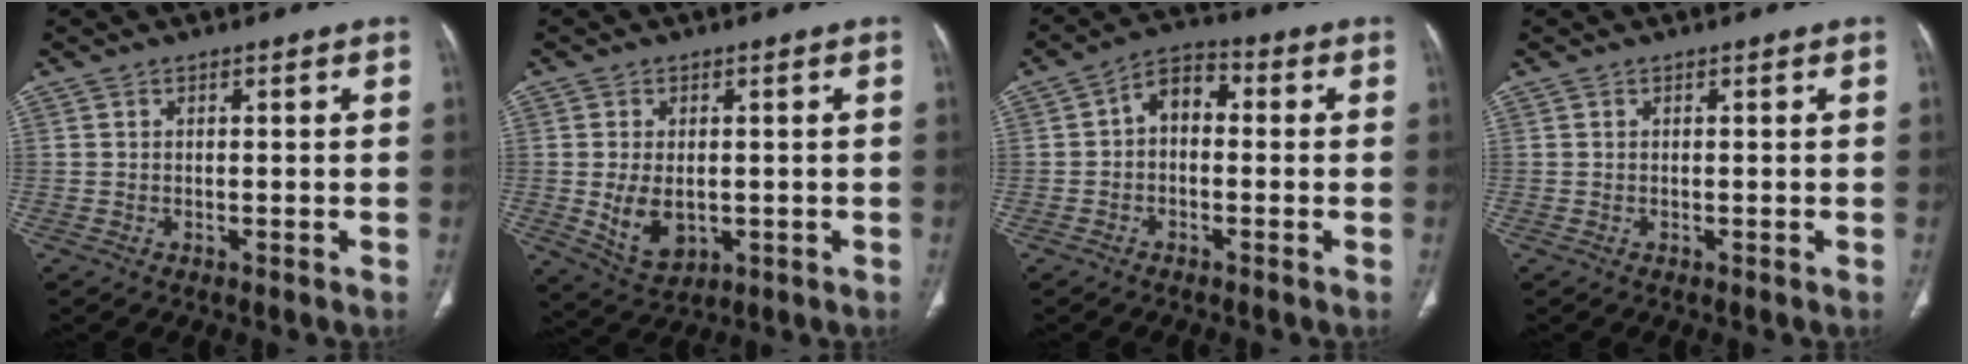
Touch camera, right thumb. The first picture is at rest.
{"total": 7.3, "force": [-0.8, 4.7, 5.5], "torque": [-0.089, -0.010, 0.002]}
{"total": 6.2, "force": [-0.1, 4.2, 4.5], "torque": [-0.056, 0.025, -0.017]}
{"total": 0.0}